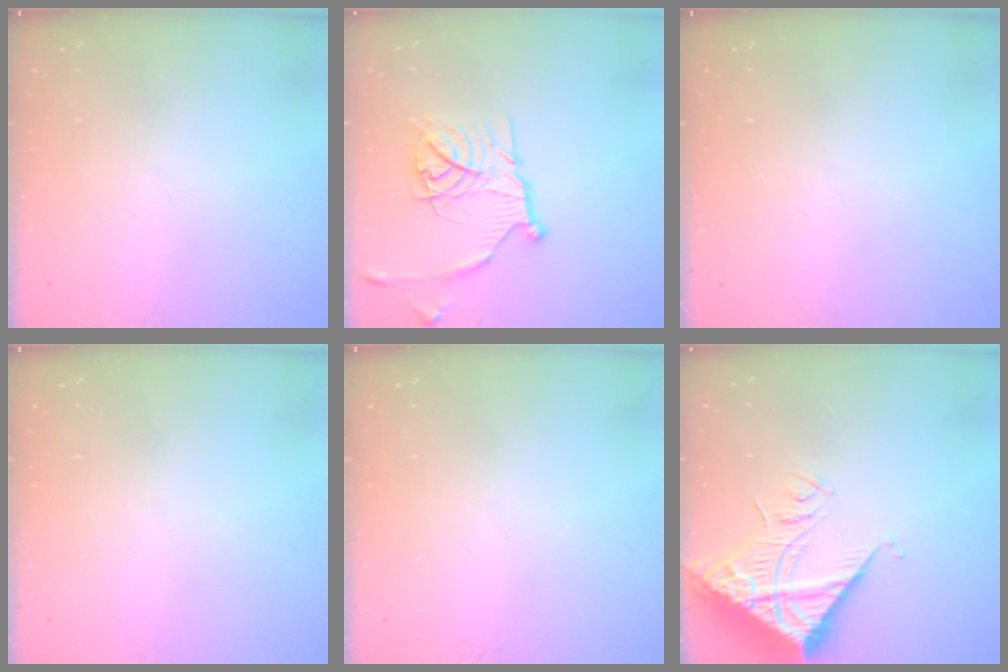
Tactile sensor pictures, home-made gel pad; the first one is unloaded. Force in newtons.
{"total": 16.4, "press": 16.4, "slide": 1.3}
{"total": 0.0}
{"total": 0.0}
{"total": 0.0}
{"total": 15.4, "press": 15.2, "slide": 1.8}